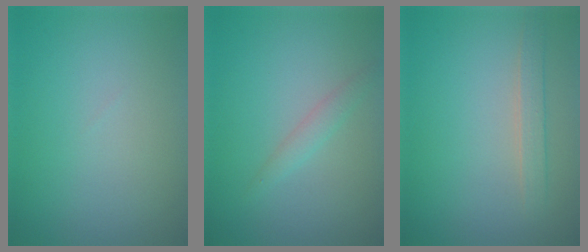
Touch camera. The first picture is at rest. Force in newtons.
{"total": 1.4, "press": 1.4, "slide": 0.1}
{"total": 1.8, "press": 1.8, "slide": 0.1}